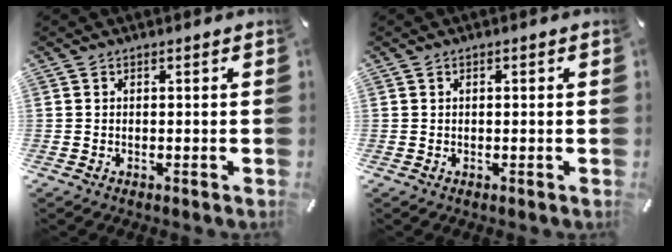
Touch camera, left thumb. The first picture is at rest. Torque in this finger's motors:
{"motor_torque": [-0.10, -0.05, 0.03, 0.09, -0.01]}